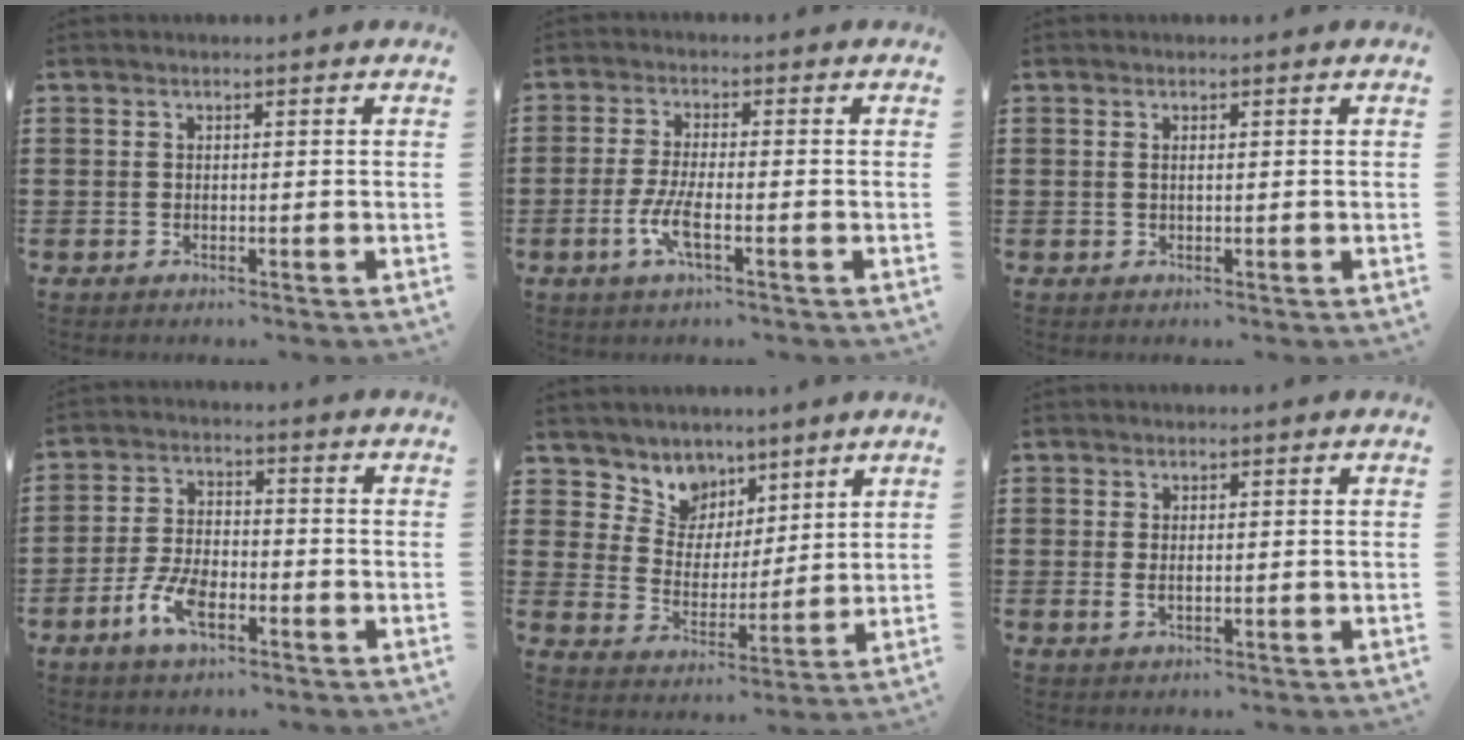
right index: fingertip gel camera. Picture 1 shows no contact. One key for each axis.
{"total": 5.1, "fx": -1.9, "fy": 1.0, "fz": 4.6, "tx": -0.104, "ty": -0.011, "tz": -0.042}
{"total": 0.6, "fx": 0.1, "fy": 0.2, "fz": 0.5, "tx": -0.012, "ty": 0.000, "tz": 0.002}
{"total": 6.8, "fx": -3.4, "fy": 3.1, "fz": 5.0, "tx": -0.124, "ty": -0.002, "tz": -0.070}
{"total": 6.5, "fx": 4.6, "fy": 4.5, "fz": -0.6, "tx": -0.037, "ty": -0.037, "tz": 0.084}
{"total": 1.4, "fx": 0.1, "fy": 0.5, "fz": 1.3, "tx": -0.032, "ty": -0.001, "tz": -0.001}